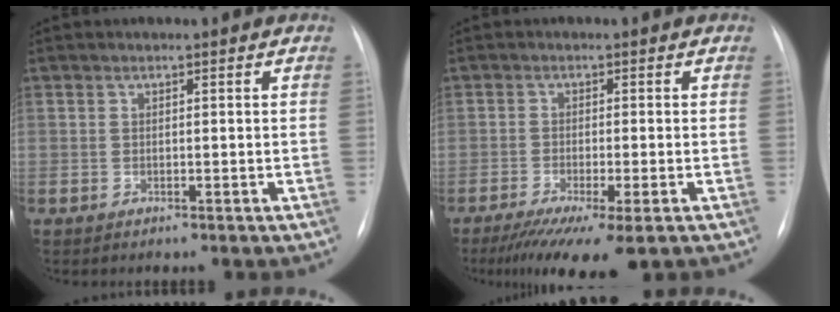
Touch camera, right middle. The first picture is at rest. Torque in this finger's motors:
{"motor_torque": [1.15, -0.99, 0.20, 0.08]}